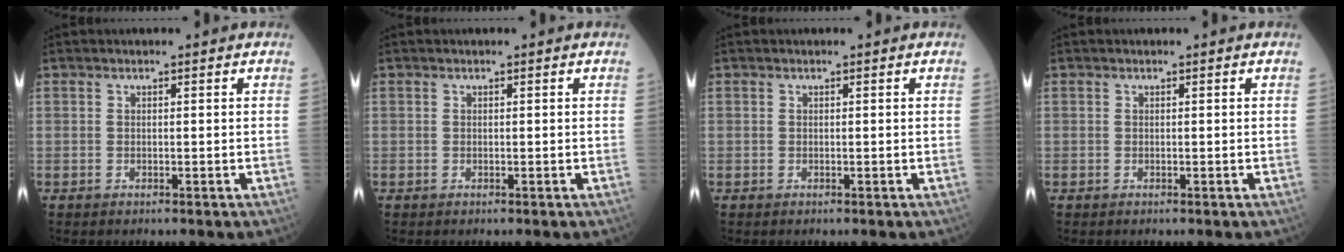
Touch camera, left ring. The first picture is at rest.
{"total": 0.0}
{"total": 0.0}
{"total": 0.0}